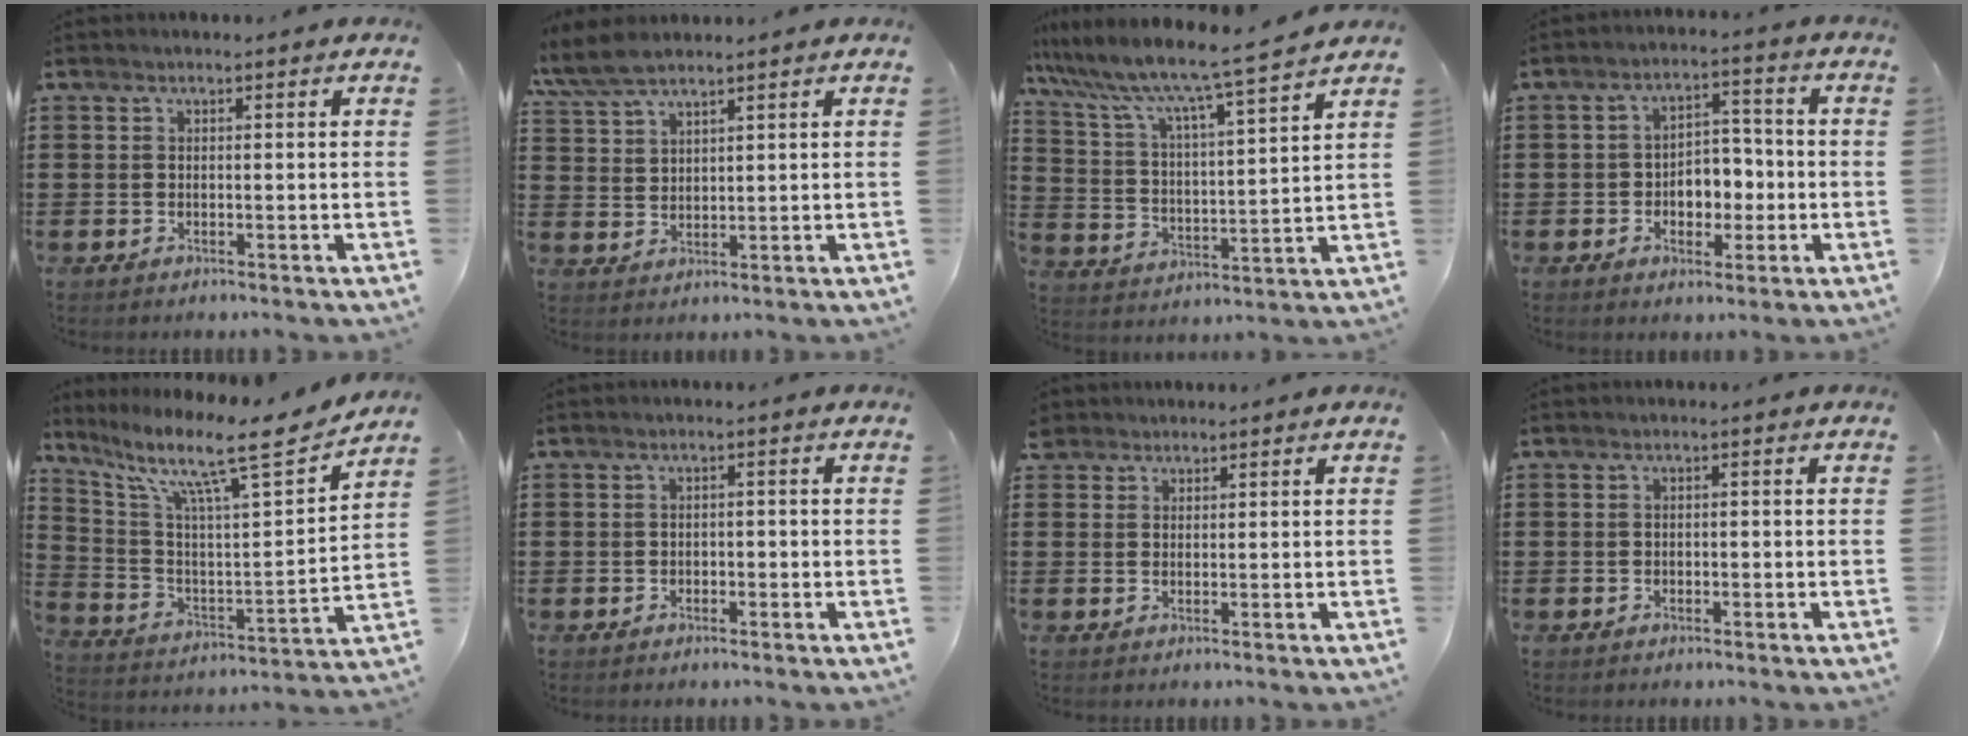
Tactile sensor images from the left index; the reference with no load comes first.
{"total": 5.6, "force": [4.8, 1.4, 2.7], "torque": [-0.065, -0.008, 0.088]}
{"total": 6.9, "force": [6.2, -0.4, 3.1], "torque": [-0.088, -0.053, 0.094]}
{"total": 5.0, "force": [-1.3, 3.8, 3.1], "torque": [-0.050, 0.004, -0.031]}
{"total": 12.6, "force": [9.0, 1.8, 8.6], "torque": [-0.183, -0.055, 0.138]}
{"total": 1.0, "force": [-0.7, 0.7, 0.3], "torque": [-0.010, 0.002, -0.016]}
{"total": 1.9, "force": [1.5, 1.0, 0.1], "torque": [-0.006, 0.006, 0.031]}
{"total": 0.6, "force": [-0.4, 0.4, 0.3], "torque": [-0.008, 0.001, -0.008]}